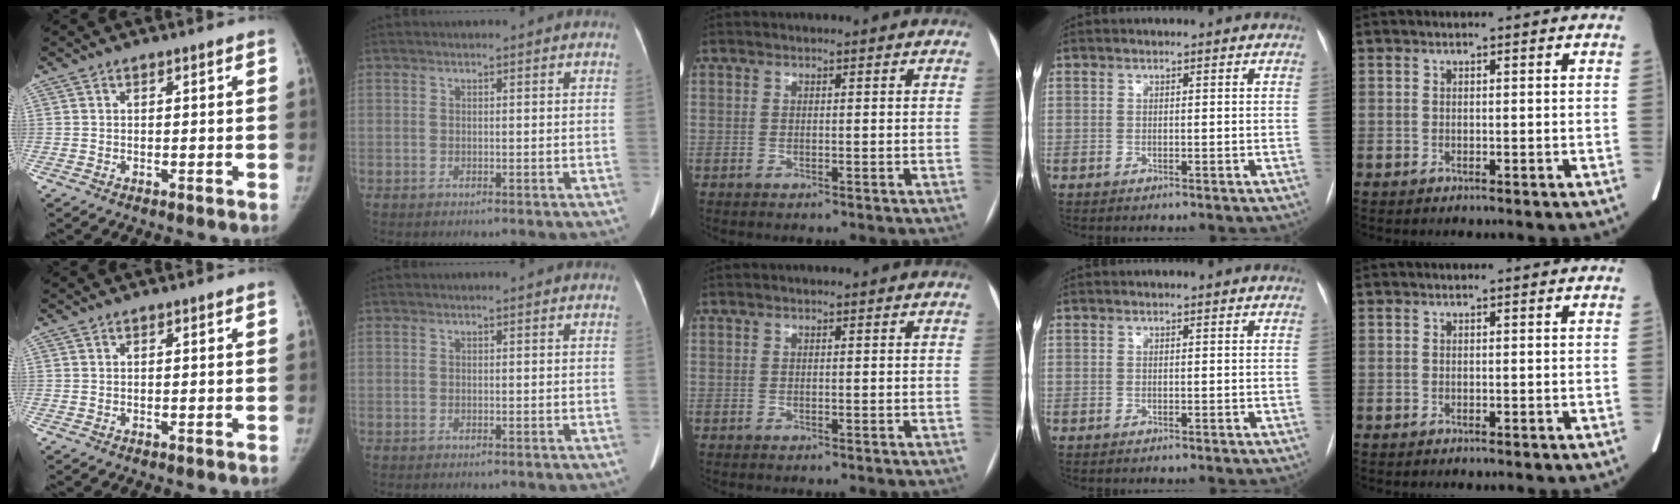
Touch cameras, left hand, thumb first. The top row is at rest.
{}